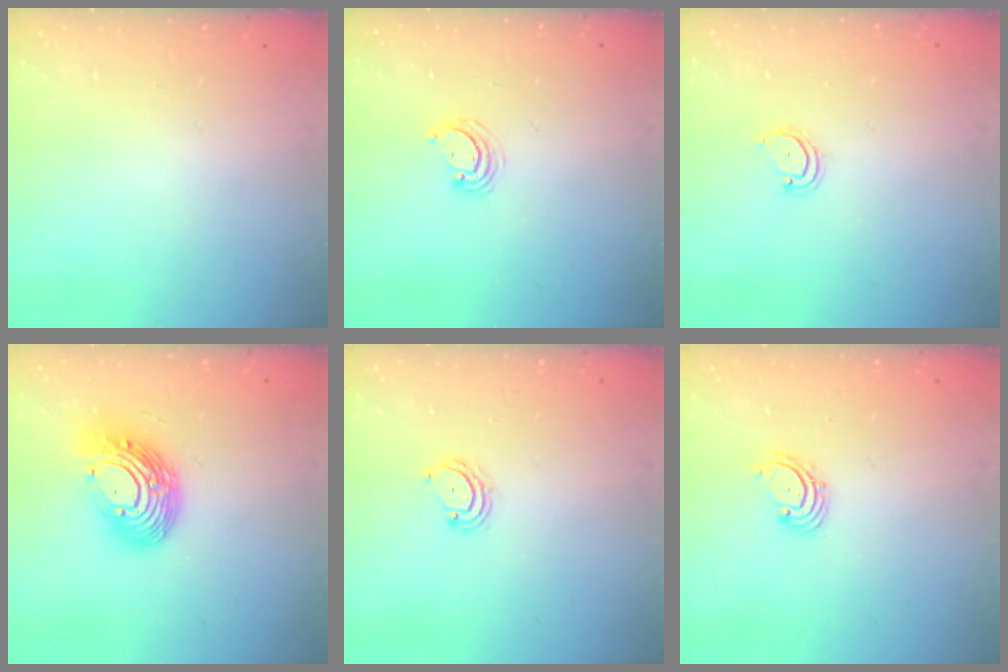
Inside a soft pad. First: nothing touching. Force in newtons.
{"total": 4.3, "press": 4.3, "slide": 0.4}
{"total": 3.6, "press": 3.5, "slide": 0.4}
{"total": 14.5, "press": 14.4, "slide": 1.3}
{"total": 4.1, "press": 4.1, "slide": 0.6}
{"total": 1.8, "press": 1.7, "slide": 0.6}